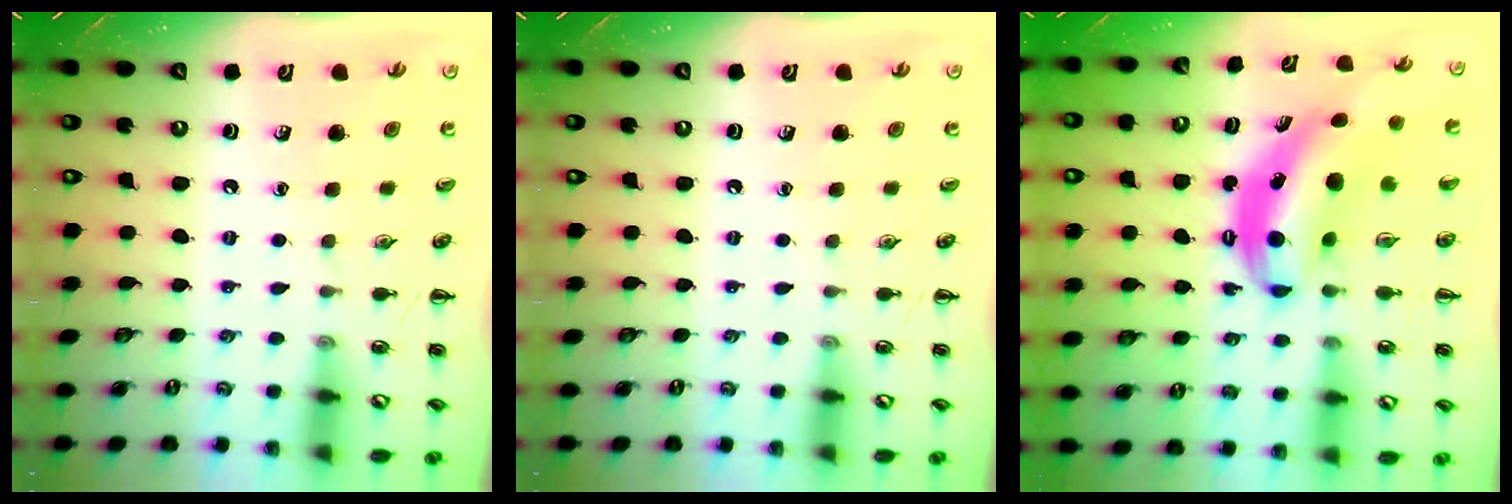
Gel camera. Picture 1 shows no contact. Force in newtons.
{"total": 0.0}
{"total": 8.2, "press": 8.1, "slide": 1.7}